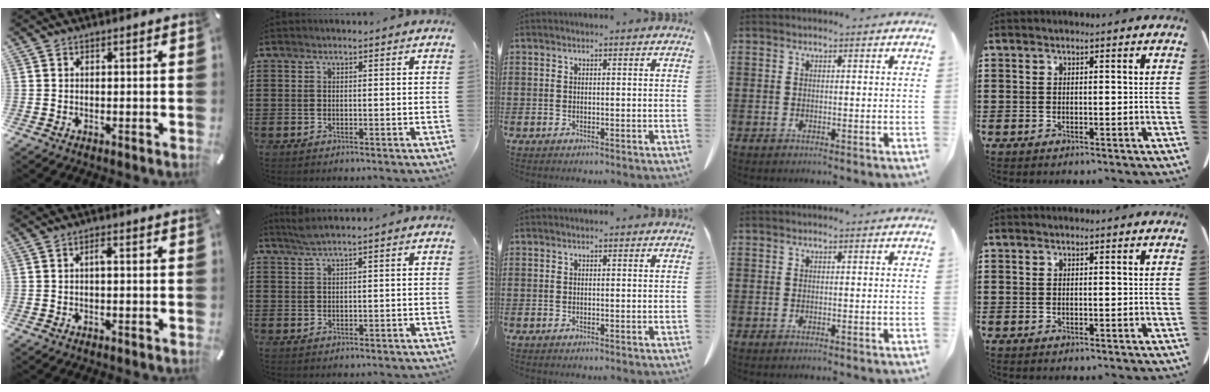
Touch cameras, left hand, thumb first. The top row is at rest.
{"thumb": {"total": 1.7, "force": [-0.1, 0.5, 1.6], "torque": [-0.033, 0.005, -0.004]}, "index": {"total": 1.7, "force": [1.1, -0.1, 1.3], "torque": [-0.027, -0.002, 0.021]}}